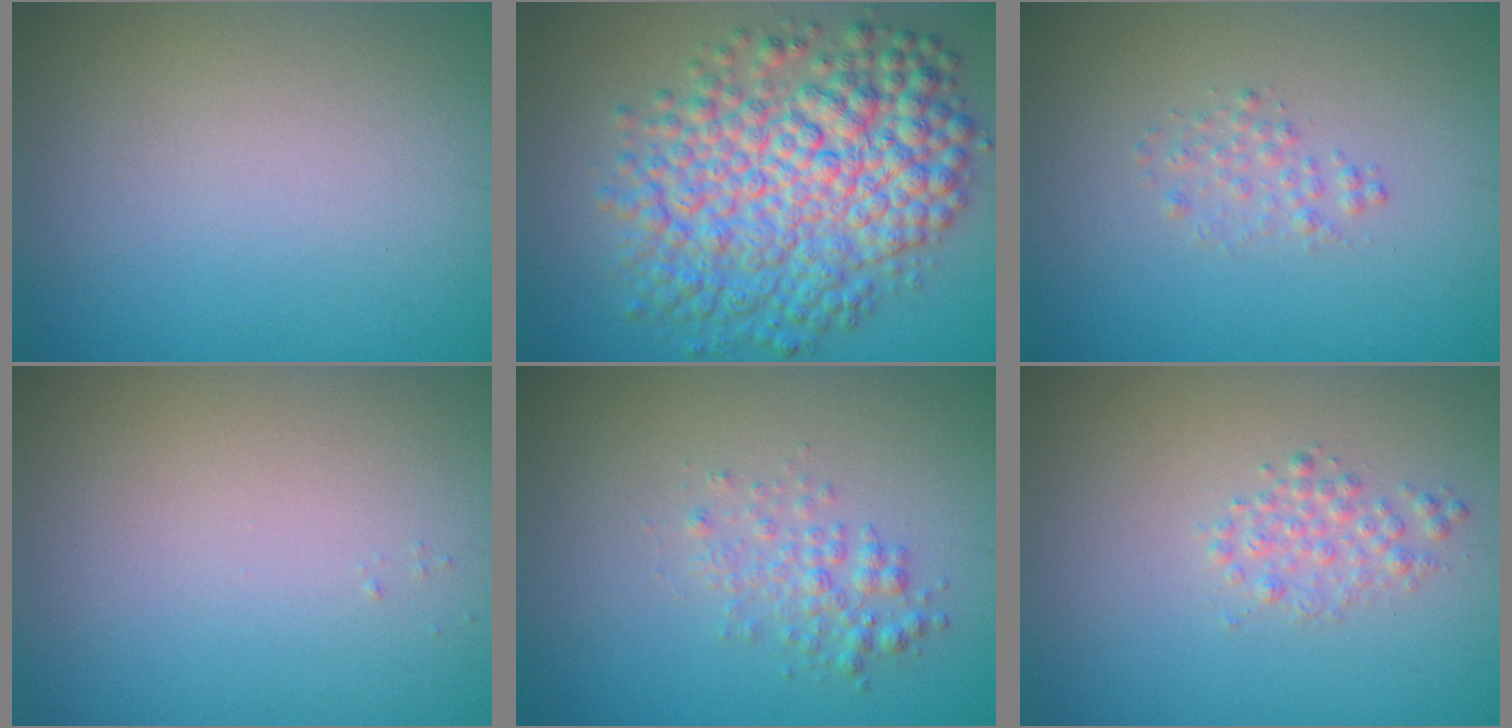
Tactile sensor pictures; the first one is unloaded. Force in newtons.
{"total": 9.9, "press": 9.9, "slide": 0.1}
{"total": 1.2, "press": 1.2, "slide": 0.0}
{"total": 0.0}
{"total": 2.0, "press": 2.0, "slide": 0.1}
{"total": 1.6, "press": 1.6, "slide": 0.1}